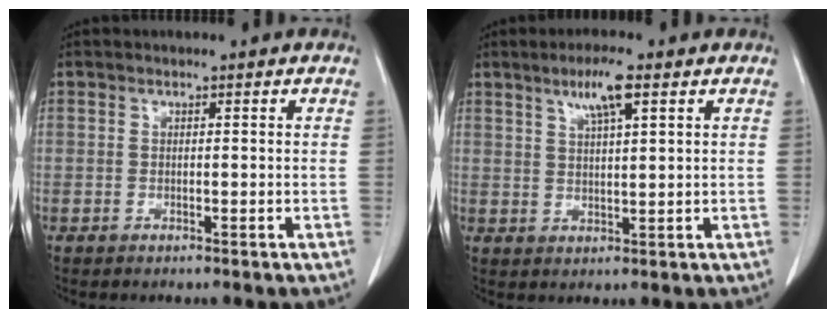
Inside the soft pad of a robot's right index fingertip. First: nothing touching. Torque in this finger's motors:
{"motor_torque": [0.16, 0.19, 0.08, 0.07]}